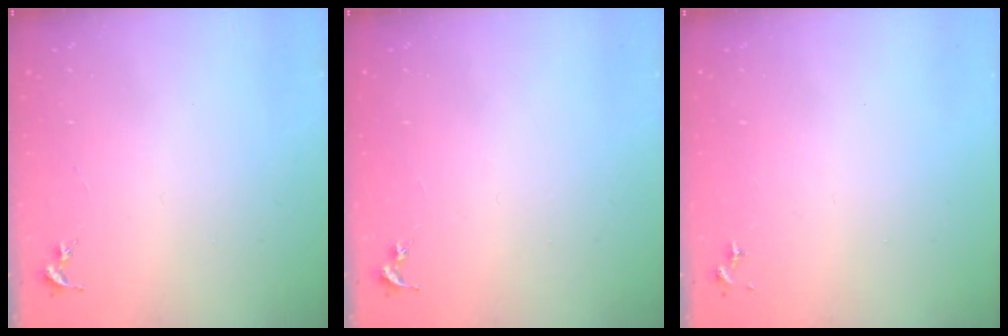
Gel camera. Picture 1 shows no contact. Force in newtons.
{"total": 0.0}
{"total": 0.0}